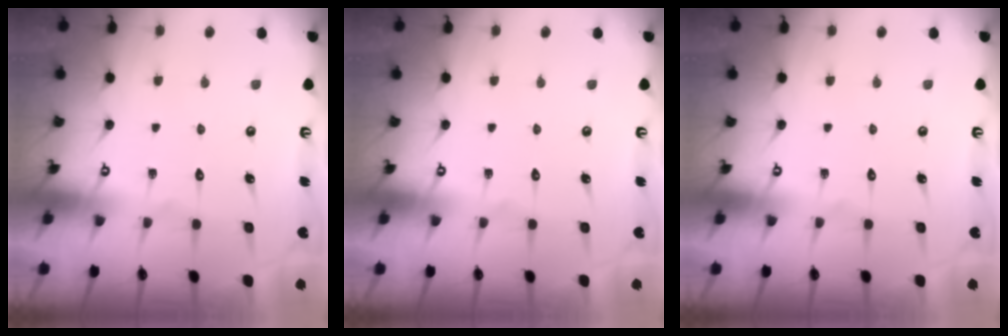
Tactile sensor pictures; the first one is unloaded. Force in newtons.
{"total": 0.0}
{"total": 0.0}